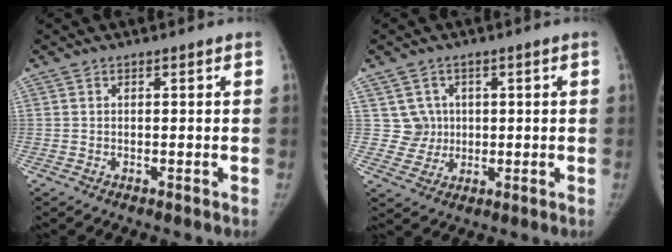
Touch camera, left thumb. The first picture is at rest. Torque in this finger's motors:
{"motor_torque": [-0.06, -0.06, -0.15, 0.12, -0.03]}